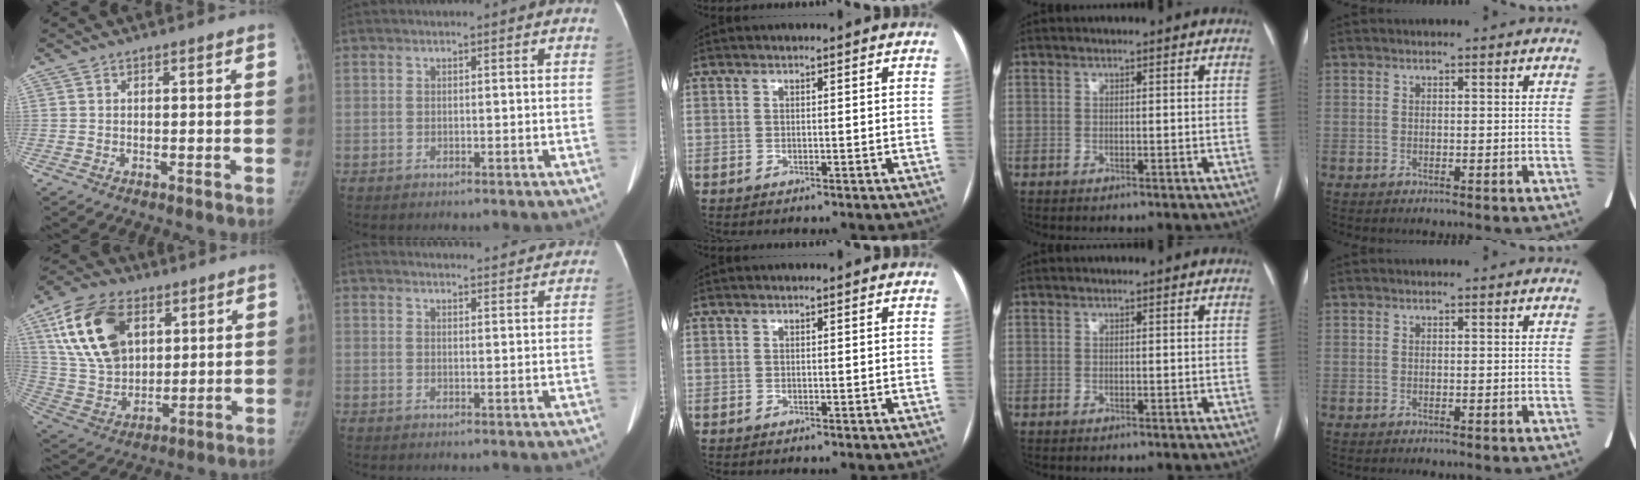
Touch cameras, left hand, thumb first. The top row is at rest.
{"thumb": {"total": 18.9, "force": [7.6, 12.2, 12.3], "torque": [-0.206, -0.020, 0.148]}, "index": {"total": 18.5, "force": [17.8, 2.6, 4.3], "torque": [-0.053, 0.015, 0.217]}}